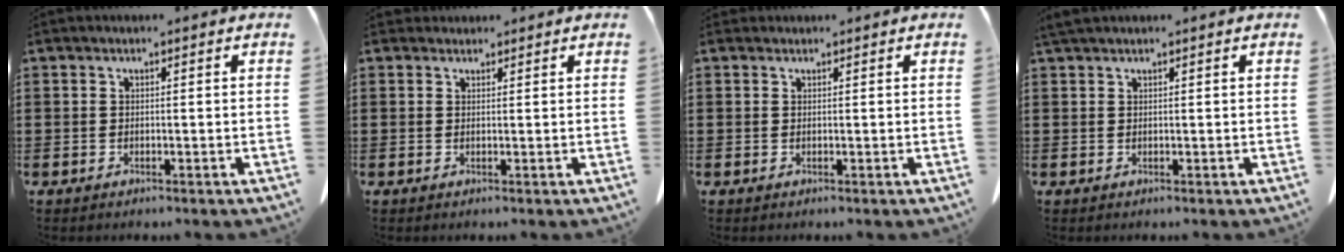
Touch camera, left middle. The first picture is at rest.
{"total": 1.4, "force": [1.2, 0.6, 0.1], "torque": [0.002, -0.003, 0.024]}
{"total": 0.5, "force": [0.5, 0.2, 0.0], "torque": [-0.001, 0.000, 0.010]}
{"total": 1.1, "force": [1.0, 0.1, 0.5], "torque": [-0.013, -0.002, 0.021]}